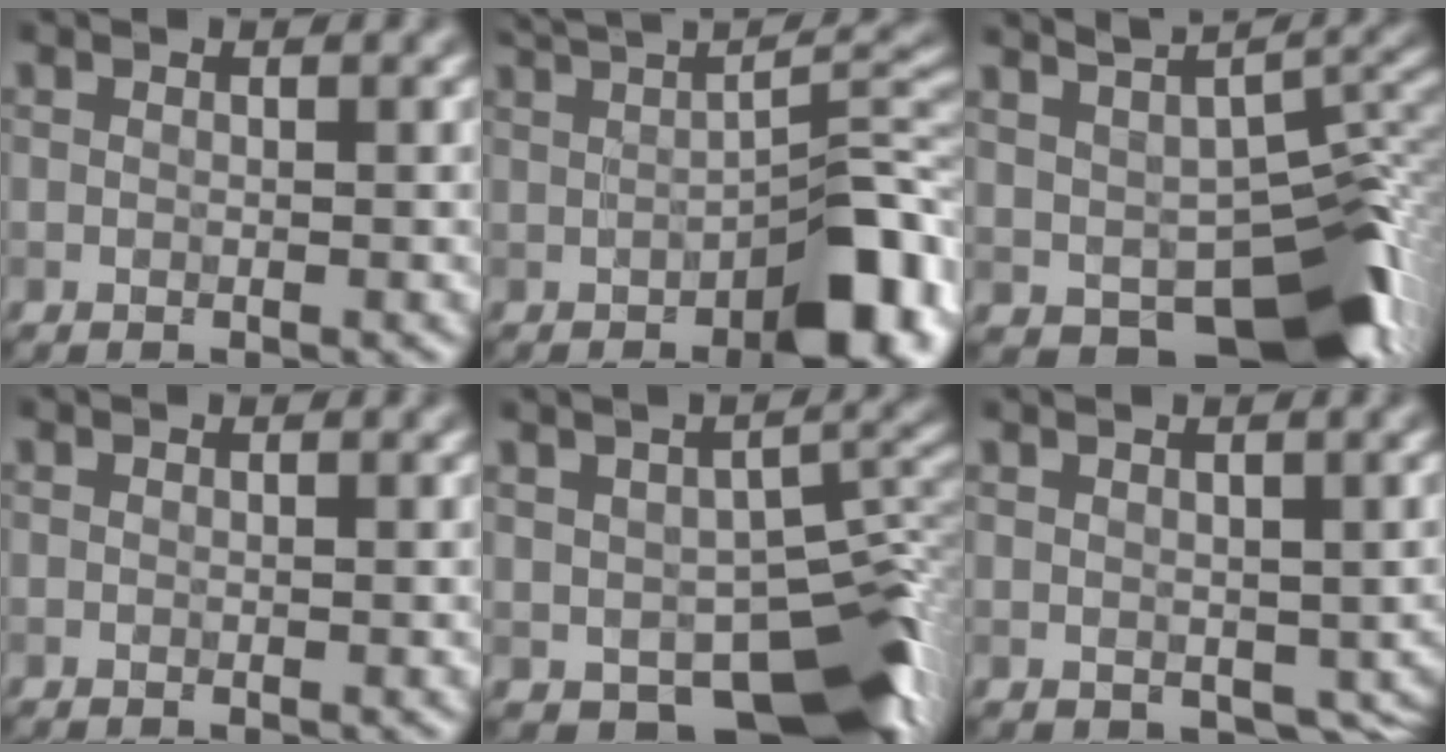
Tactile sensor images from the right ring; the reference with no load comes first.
{"total": 9.3, "force": [-1.7, 3.1, 8.6], "torque": [-0.092, 0.010, 0.001]}
{"total": 8.3, "force": [-2.5, 4.3, 6.7], "torque": [-0.094, -0.012, -0.001]}
{"total": 0.0}
{"total": 10.2, "force": [-5.3, 5.2, 7.0], "torque": [-0.104, -0.016, -0.054]}
{"total": 2.8, "force": [-0.2, 2.0, 1.9], "torque": [-0.044, -0.014, 0.042]}